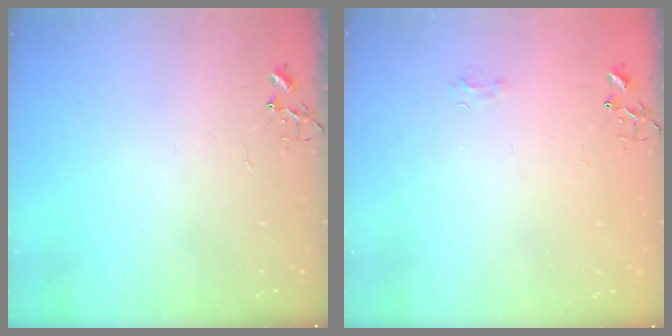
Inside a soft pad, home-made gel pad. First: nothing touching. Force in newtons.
{"total": 5.5, "press": 5.4, "slide": 0.8}